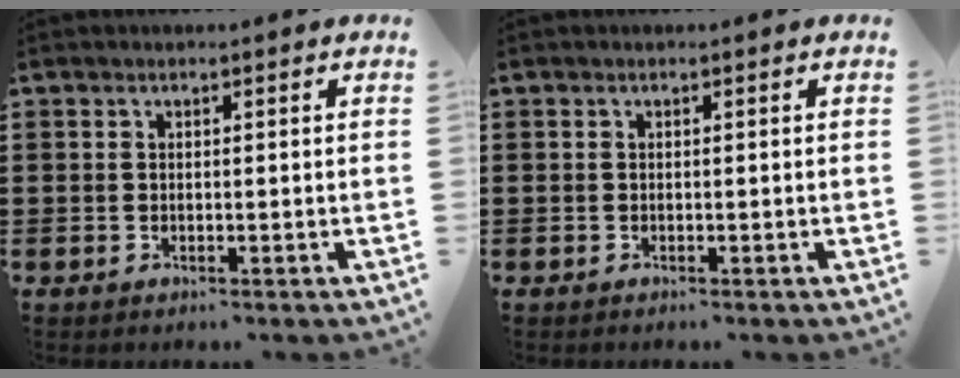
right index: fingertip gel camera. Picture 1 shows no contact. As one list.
[{"total": 0.0}]